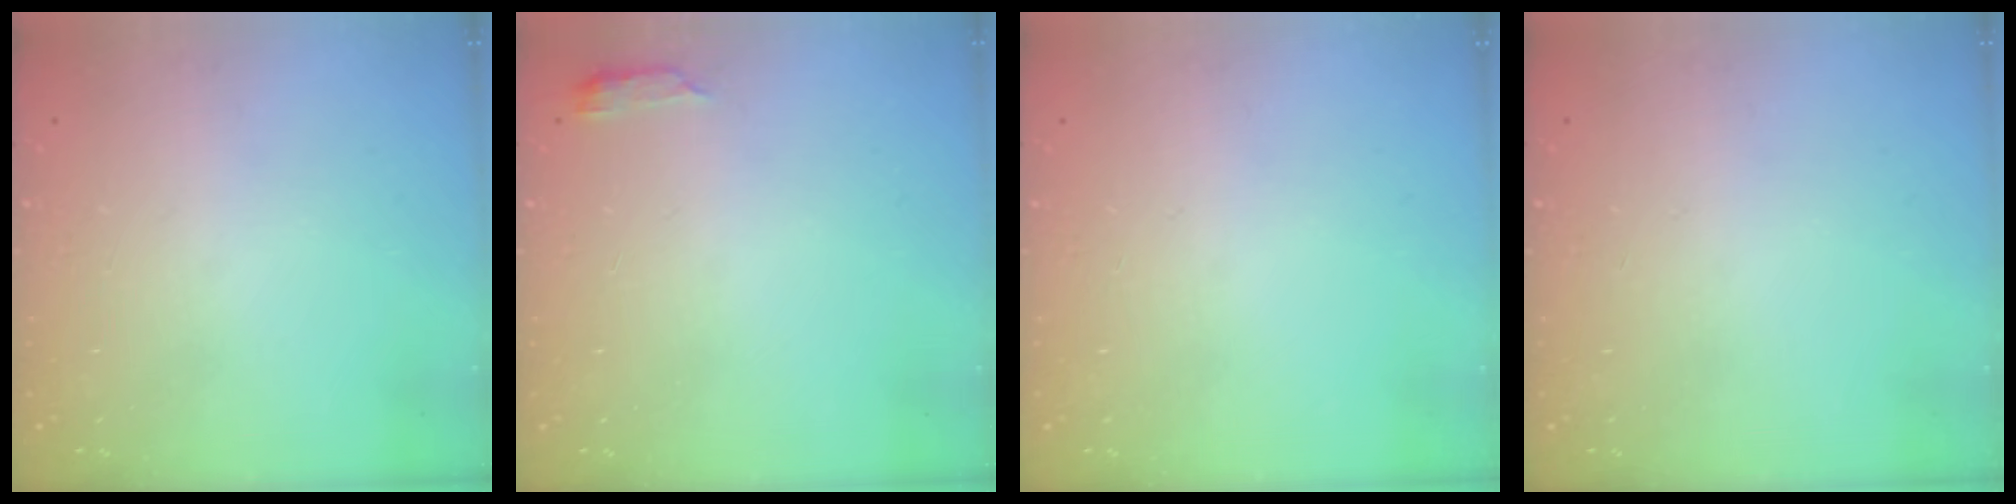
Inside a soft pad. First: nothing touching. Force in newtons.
{"total": 2.6, "press": 2.6, "slide": 0.5}
{"total": 0.0}
{"total": 0.0}